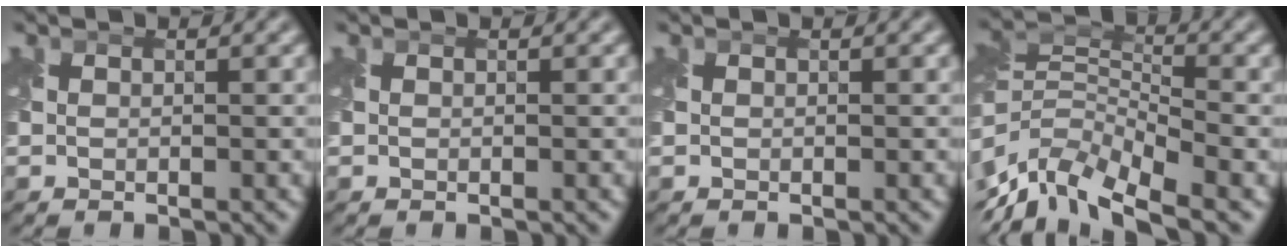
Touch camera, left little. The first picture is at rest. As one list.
[{"total": 0.0}, {"total": 0.0}, {"total": 8.6, "force": [-4.8, 3.7, 6.1], "torque": [-0.111, 0.000, -0.102]}]